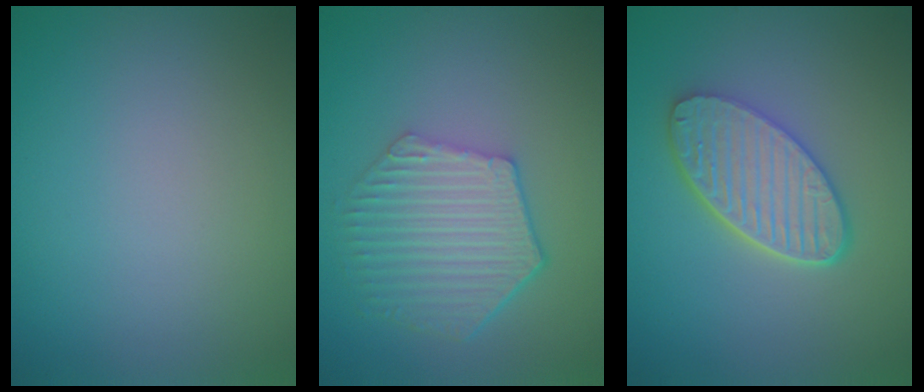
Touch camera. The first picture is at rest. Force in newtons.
{"total": 5.9, "press": 4.4, "slide": 3.8}
{"total": 5.6, "press": 4.4, "slide": 3.5}